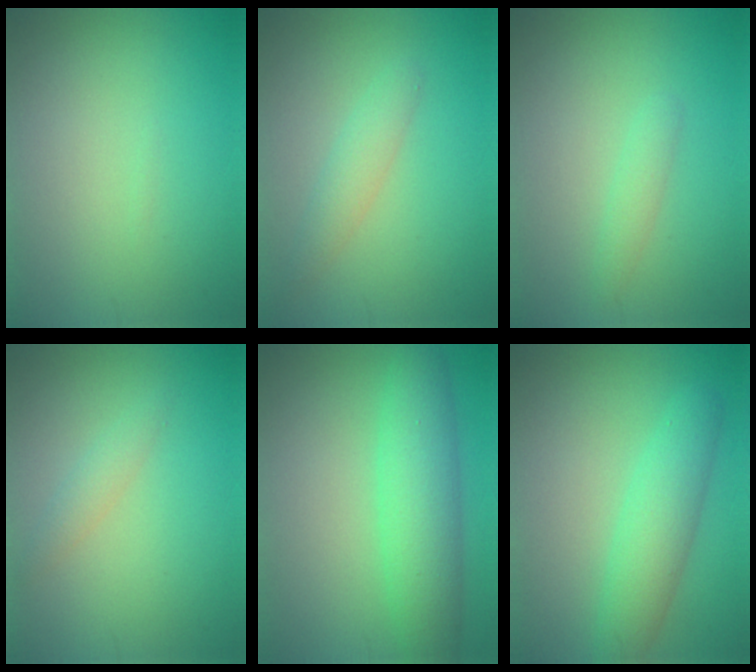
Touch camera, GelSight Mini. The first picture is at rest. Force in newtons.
{"total": 2.0, "press": 2.0, "slide": 0.1}
{"total": 1.3, "press": 1.3, "slide": 0.0}
{"total": 1.3, "press": 1.3, "slide": 0.1}
{"total": 5.6, "press": 5.6, "slide": 0.1}
{"total": 4.1, "press": 4.1, "slide": 0.1}